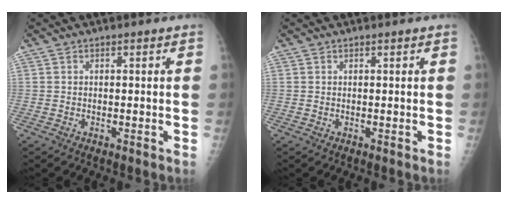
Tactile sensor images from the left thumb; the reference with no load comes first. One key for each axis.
{"total": 0.0}